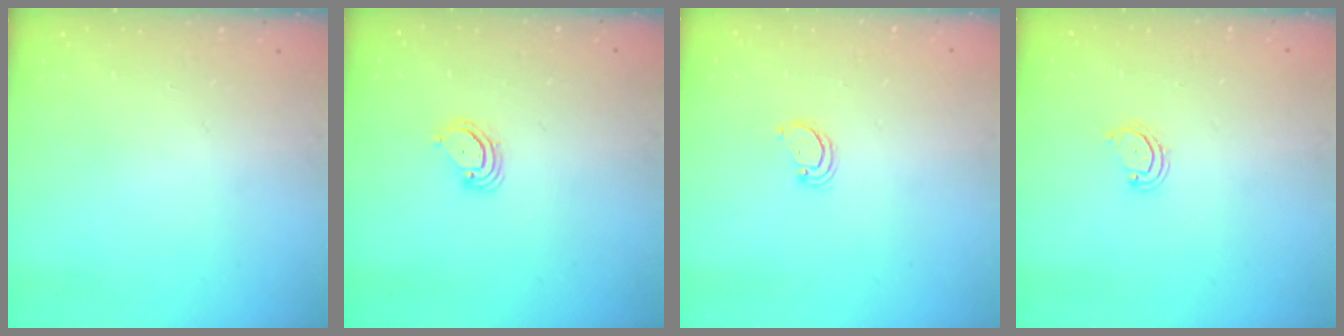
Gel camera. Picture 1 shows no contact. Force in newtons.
{"total": 3.5, "press": 3.5, "slide": 0.3}
{"total": 2.1, "press": 2.1, "slide": 0.2}
{"total": 2.8, "press": 2.8, "slide": 0.2}